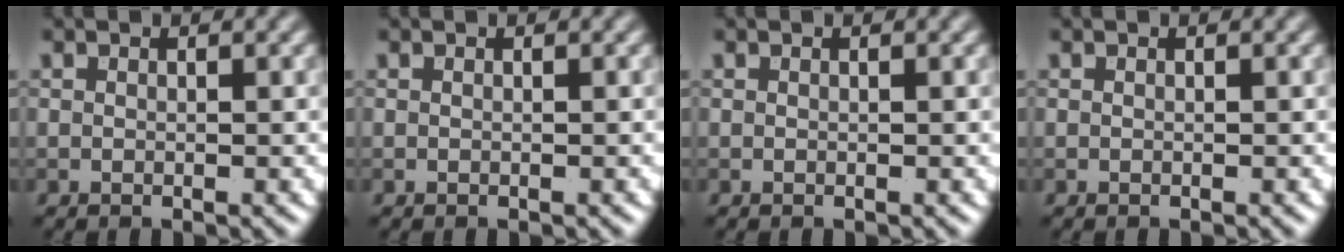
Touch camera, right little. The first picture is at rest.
{"total": 0.0}
{"total": 0.0}
{"total": 0.0}